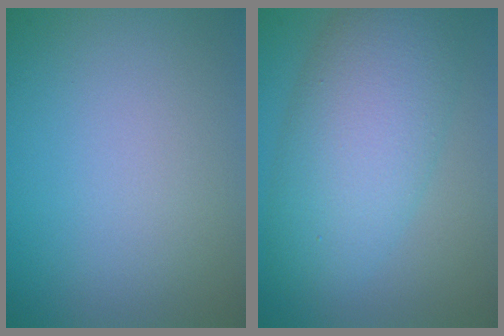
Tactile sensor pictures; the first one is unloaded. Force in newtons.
{"total": 8.1, "press": 8.1, "slide": 0.3}